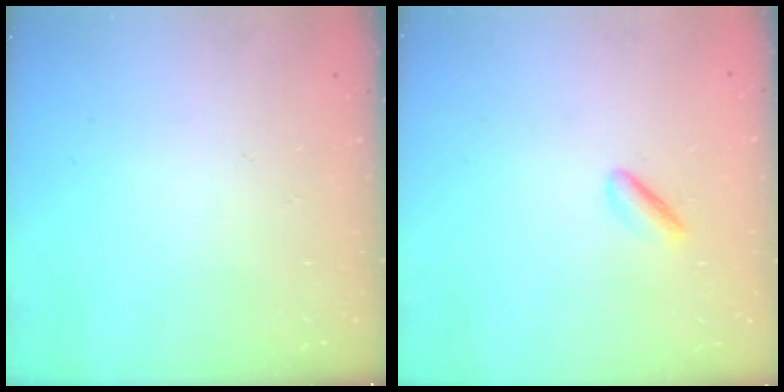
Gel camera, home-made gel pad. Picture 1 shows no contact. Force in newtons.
{"total": 2.2, "press": 2.1, "slide": 0.8}